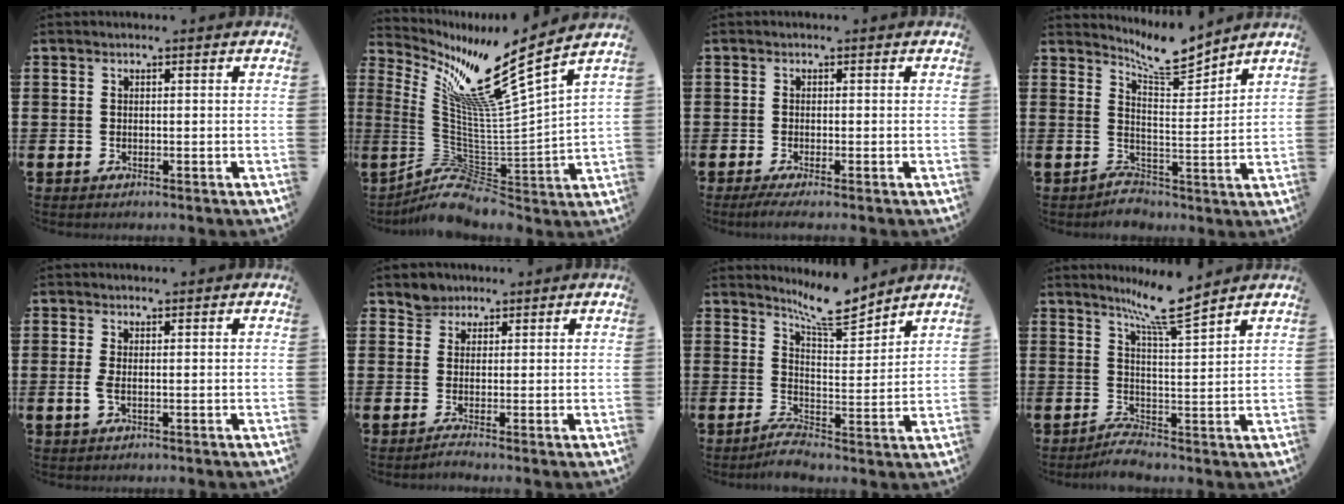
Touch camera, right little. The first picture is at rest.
{"total": 12.5, "force": [5.2, 3.1, 11.0], "torque": [-0.250, -0.048, 0.075]}
{"total": 1.1, "force": [-0.5, 0.1, 1.0], "torque": [-0.016, -0.004, -0.009]}
{"total": 5.6, "force": [4.7, 2.4, 2.0], "torque": [-0.045, -0.039, 0.080]}
{"total": 1.1, "force": [0.1, 0.2, 1.1], "torque": [-0.021, -0.002, 0.001]}
{"total": 2.0, "force": [1.5, 1.4, -0.2], "torque": [0.010, -0.007, 0.024]}
{"total": 6.6, "force": [5.4, 1.4, 3.6], "torque": [-0.053, -0.041, 0.090]}
{"total": 6.7, "force": [4.6, 0.6, 4.9], "torque": [-0.091, -0.027, 0.074]}